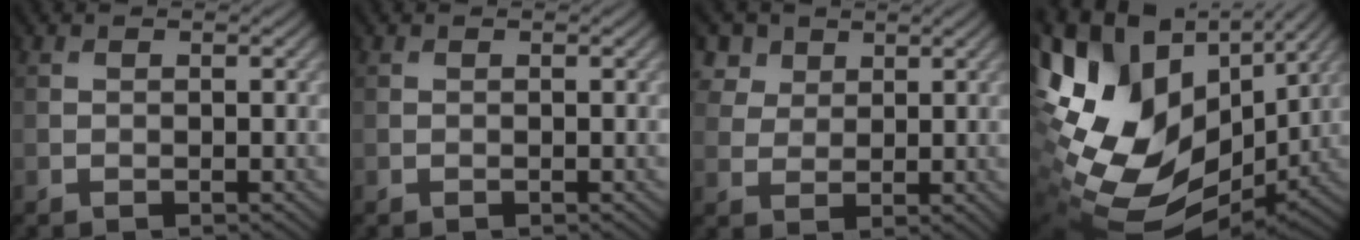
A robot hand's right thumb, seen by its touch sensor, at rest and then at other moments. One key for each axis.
{"total": 0.0}
{"total": 4.9, "fx": 3.6, "fy": 3.4, "fz": 0.4, "tx": -0.040, "ty": -0.001, "tz": 0.072}
{"total": 19.3, "fx": 1.9, "fy": 13.4, "fz": 13.8, "tx": -0.310, "ty": -0.039, "tz": 0.082}